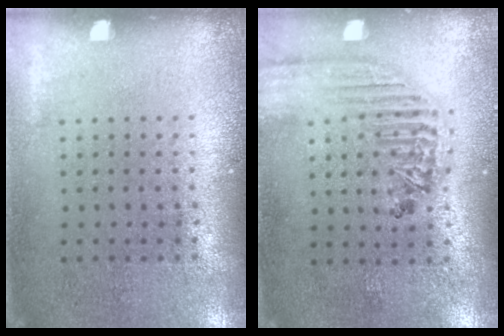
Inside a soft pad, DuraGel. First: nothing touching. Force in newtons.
{"total": 1.9, "press": 1.7, "slide": 0.8}